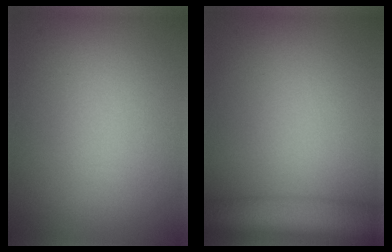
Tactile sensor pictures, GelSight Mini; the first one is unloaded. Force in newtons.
{"total": 6.9, "press": 6.9, "slide": 0.4}